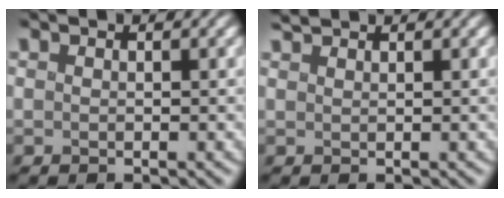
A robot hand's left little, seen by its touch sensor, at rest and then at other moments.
{"total": 1.4, "force": [1.3, 0.2, 0.5], "torque": [-0.006, 0.010, 0.017]}